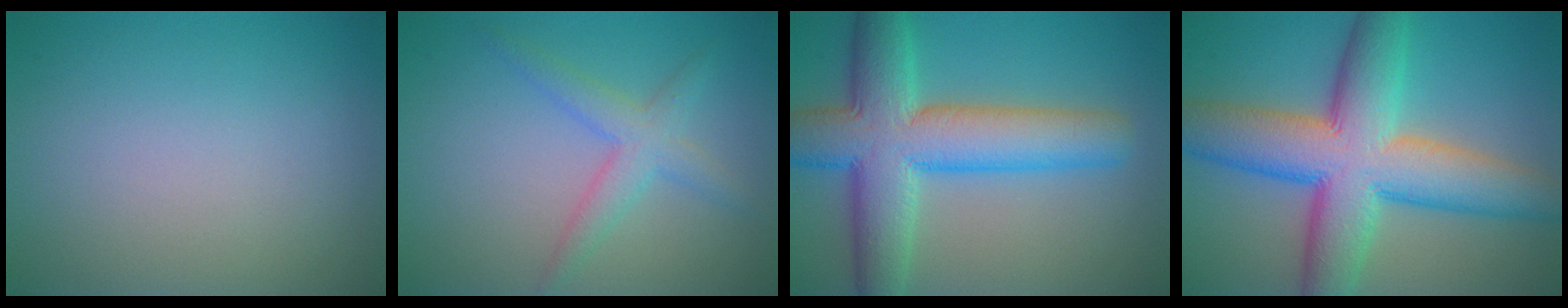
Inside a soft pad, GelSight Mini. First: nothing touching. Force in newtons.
{"total": 2.9, "press": 2.9, "slide": 0.1}
{"total": 10.1, "press": 10.1, "slide": 0.4}
{"total": 12.0, "press": 12.0, "slide": 0.5}